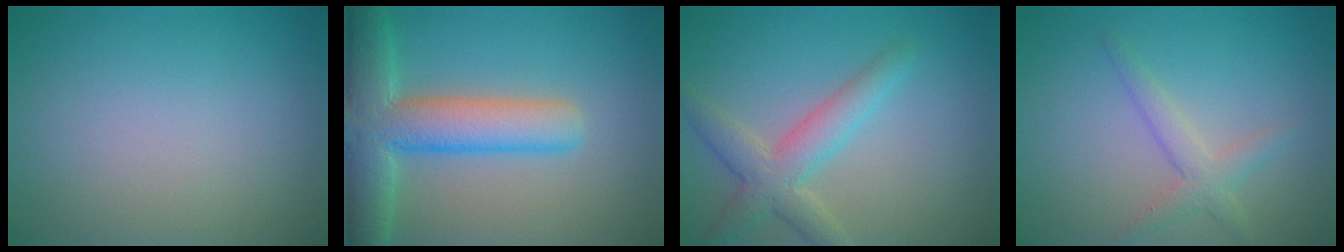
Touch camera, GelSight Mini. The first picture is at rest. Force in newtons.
{"total": 7.8, "press": 7.8, "slide": 0.6}
{"total": 4.0, "press": 4.0, "slide": 0.3}
{"total": 2.3, "press": 2.3, "slide": 0.1}